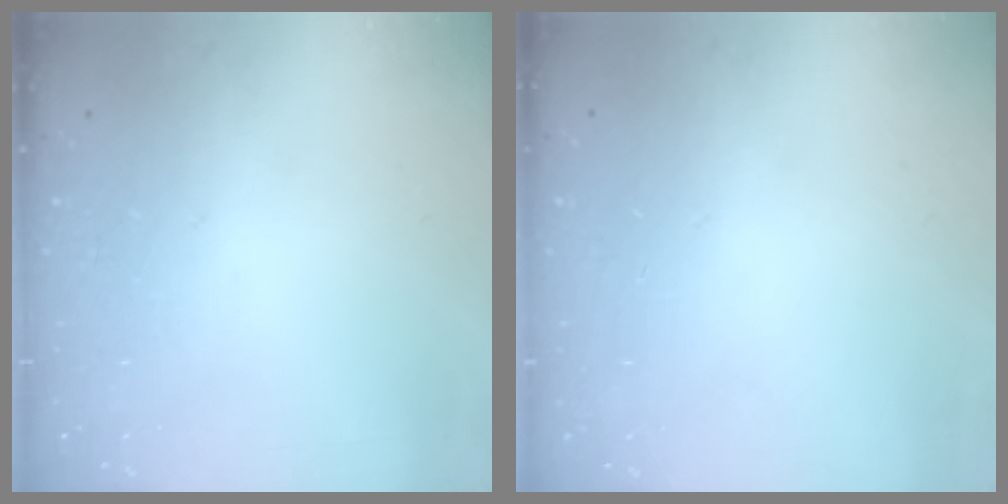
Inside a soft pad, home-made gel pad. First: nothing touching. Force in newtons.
{"total": 0.0}